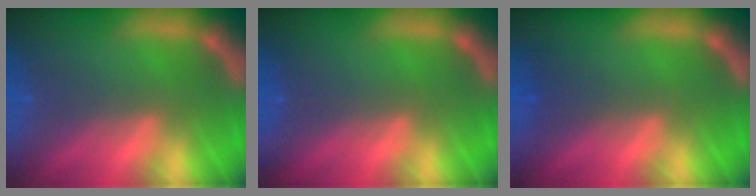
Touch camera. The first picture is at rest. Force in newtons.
{"total": 0.0}
{"total": 1.0}